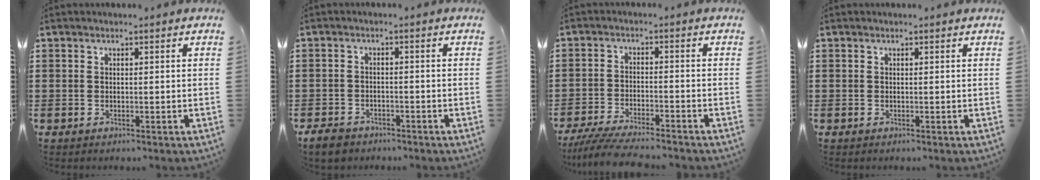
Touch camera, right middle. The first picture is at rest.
{"total": 2.8, "force": [-2.5, 1.0, 0.8], "torque": [-0.025, 0.001, -0.055]}
{"total": 5.2, "force": [-4.9, 0.3, 1.9], "torque": [-0.043, -0.010, -0.097]}
{"total": 0.0}